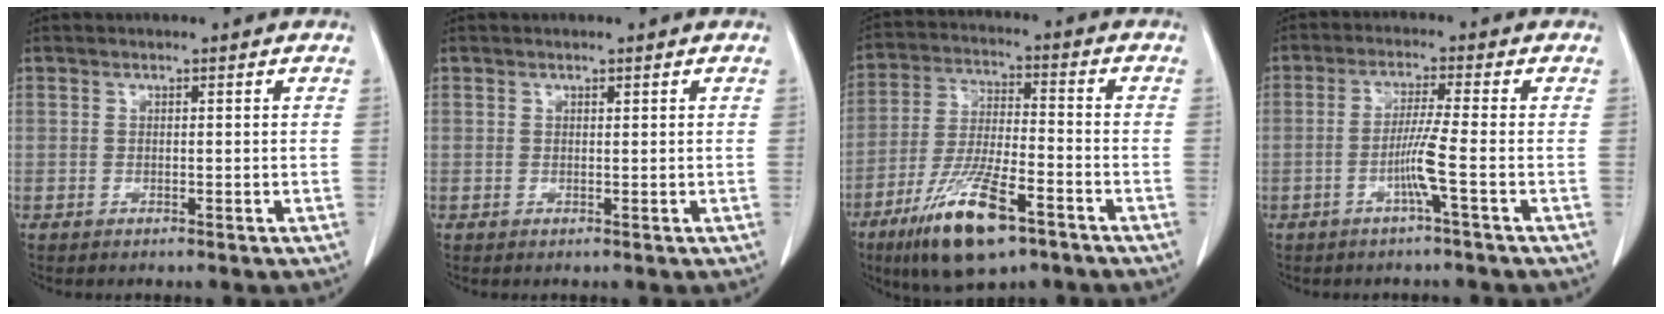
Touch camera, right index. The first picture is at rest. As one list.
[{"total": 0.0}, {"total": 14.0, "force": [-8.2, 3.3, 10.8], "torque": [-0.215, -0.023, -0.143]}, {"total": 4.6, "force": [-1.6, -1.2, 4.2], "torque": [-0.083, 0.000, -0.031]}]